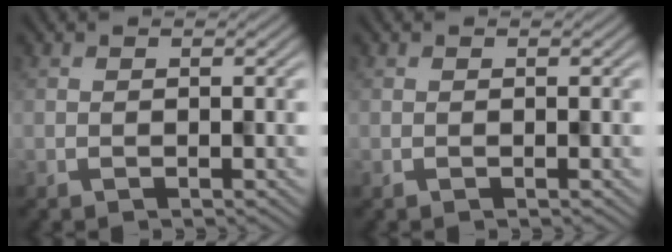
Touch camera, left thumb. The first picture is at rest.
{"total": 0.0}